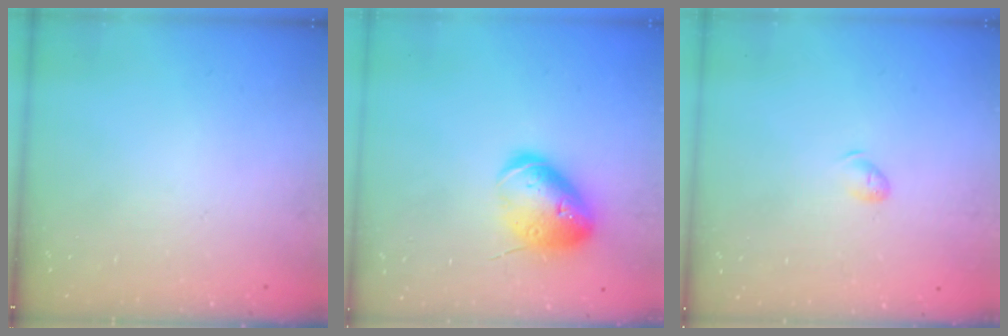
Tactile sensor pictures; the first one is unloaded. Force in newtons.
{"total": 15.5, "press": 15.3, "slide": 2.4}
{"total": 4.7, "press": 4.6, "slide": 0.8}